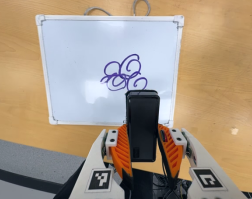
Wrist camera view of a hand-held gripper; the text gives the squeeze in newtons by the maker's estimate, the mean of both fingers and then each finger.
{"total": 5.3, "left": 3.7, "right": 6.9}